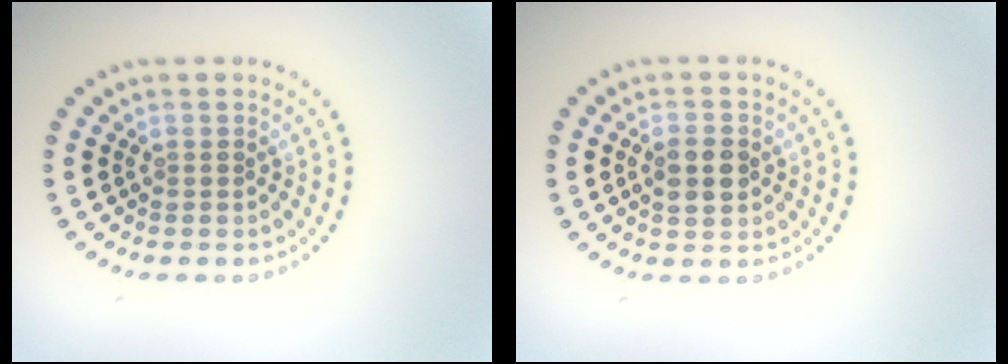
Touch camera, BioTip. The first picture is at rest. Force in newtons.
{"total": 2.9, "press": 2.9, "slide": 0.1}